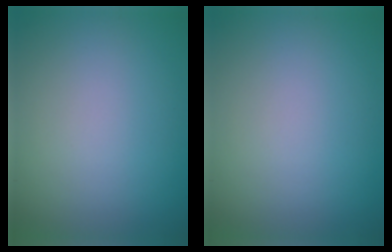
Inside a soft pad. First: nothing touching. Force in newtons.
{"total": 0.0}